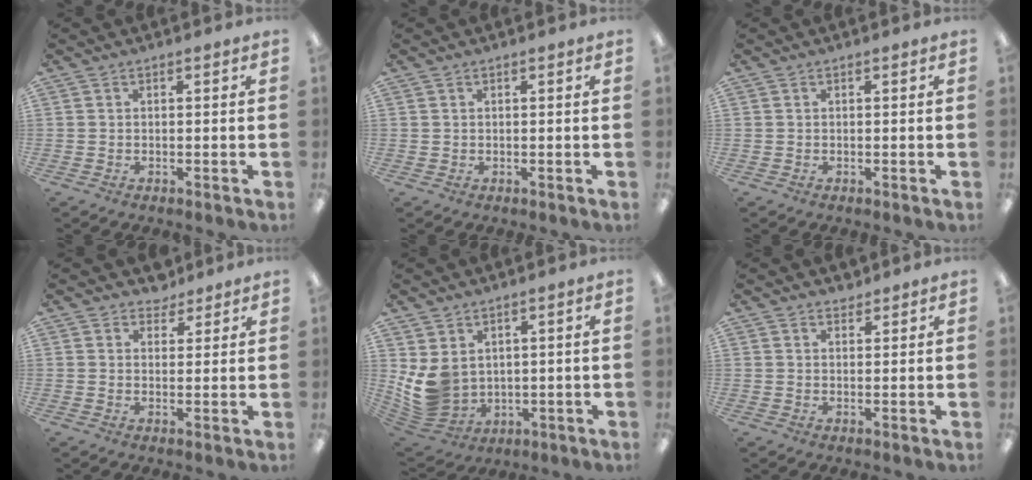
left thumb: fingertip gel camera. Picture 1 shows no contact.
{"total": 0.5, "force": [0.4, 0.3, 0.2], "torque": [-0.004, 0.003, 0.007]}
{"total": 0.0}
{"total": 3.8, "force": [3.2, 2.1, 0.3], "torque": [0.002, -0.015, 0.057]}
{"total": 8.6, "force": [2.0, 6.9, 4.8], "torque": [-0.120, -0.023, 0.045]}
{"total": 2.1, "force": [1.9, 0.8, 0.2], "torque": [0.004, -0.008, 0.036]}